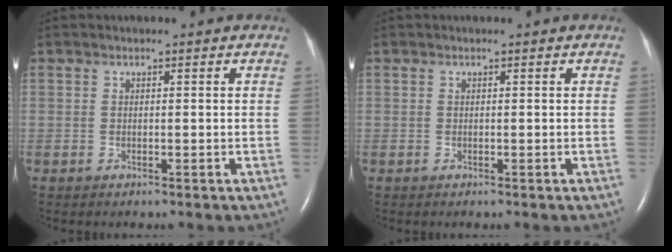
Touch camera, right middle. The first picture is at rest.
{"total": 0.0}